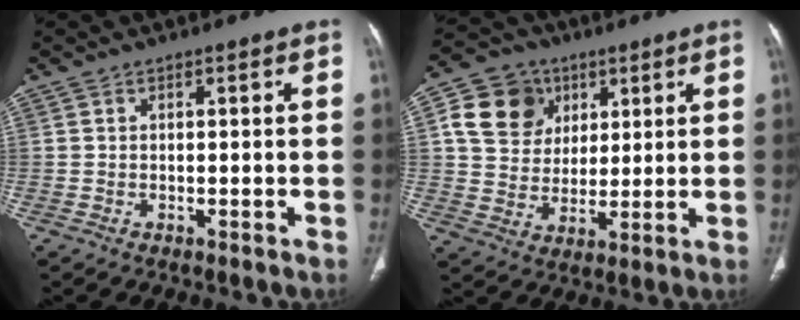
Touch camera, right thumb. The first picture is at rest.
{"total": 12.9, "force": [4.7, 10.7, 5.4], "torque": [-0.072, -0.003, 0.086]}